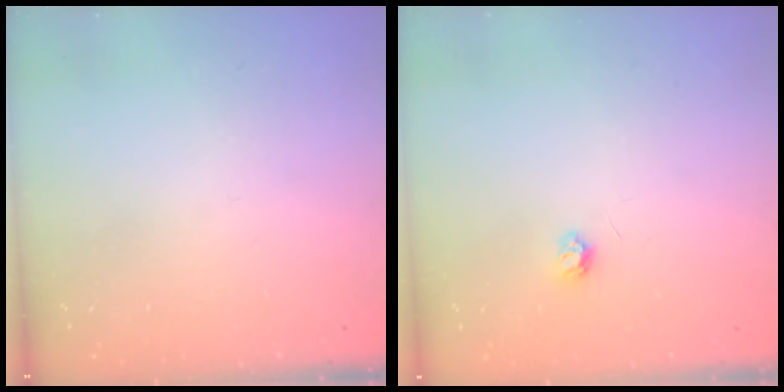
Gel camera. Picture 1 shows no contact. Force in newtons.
{"total": 3.0, "press": 3.0, "slide": 0.4}